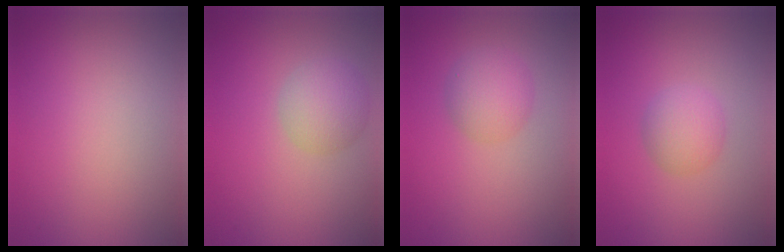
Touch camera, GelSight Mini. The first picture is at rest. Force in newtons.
{"total": 3.2, "press": 3.2, "slide": 0.0}
{"total": 3.0, "press": 3.0, "slide": 0.1}
{"total": 2.4, "press": 2.4, "slide": 0.1}